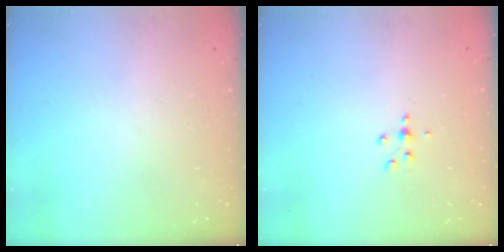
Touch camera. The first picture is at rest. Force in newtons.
{"total": 4.0, "press": 3.7, "slide": 1.6}